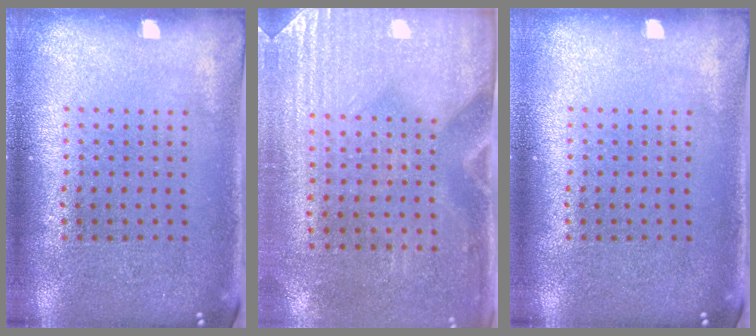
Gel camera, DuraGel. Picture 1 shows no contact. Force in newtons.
{"total": 3.1, "press": 2.7, "slide": 1.6}
{"total": 0.0}